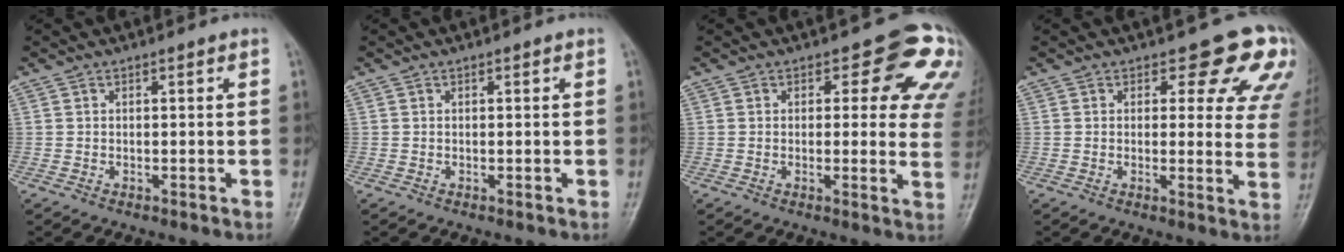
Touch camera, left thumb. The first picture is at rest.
{"total": 0.0}
{"total": 11.9, "force": [5.1, 6.0, 9.0], "torque": [-0.047, -0.022, 0.039]}
{"total": 11.6, "force": [8.2, 5.3, 6.2], "torque": [-0.011, -0.042, 0.066]}